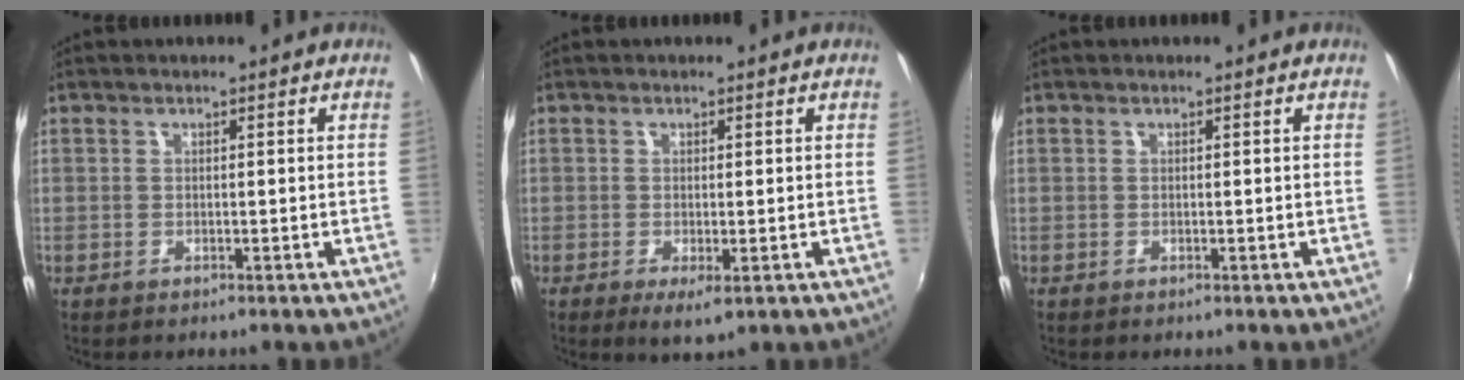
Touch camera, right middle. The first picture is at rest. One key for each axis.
{"total": 2.7, "fx": -0.8, "fy": 1.0, "fz": 2.3, "tx": -0.043, "ty": -0.010, "tz": -0.010}
{"total": 0.0}